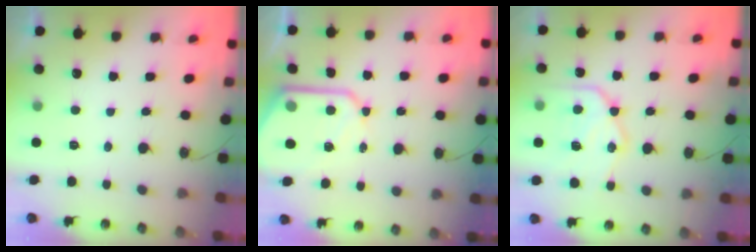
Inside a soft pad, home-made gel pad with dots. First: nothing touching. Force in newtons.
{"total": 12.3, "press": 12.2, "slide": 1.2}
{"total": 18.1, "press": 18.0, "slide": 1.4}